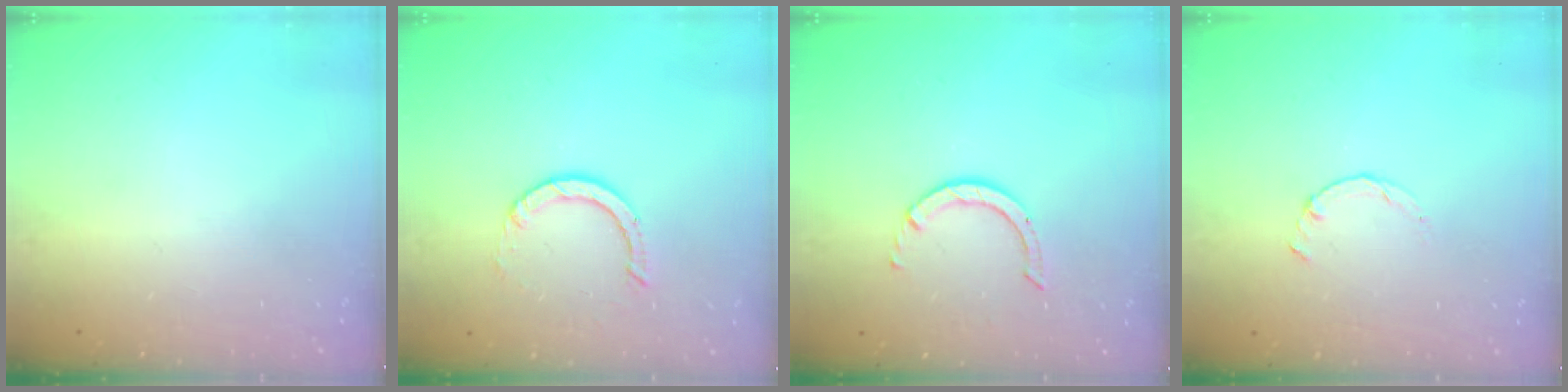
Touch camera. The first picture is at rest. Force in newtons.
{"total": 2.9, "press": 2.9, "slide": 0.2}
{"total": 2.9, "press": 2.9, "slide": 0.2}
{"total": 0.9, "press": 0.9, "slide": 0.3}